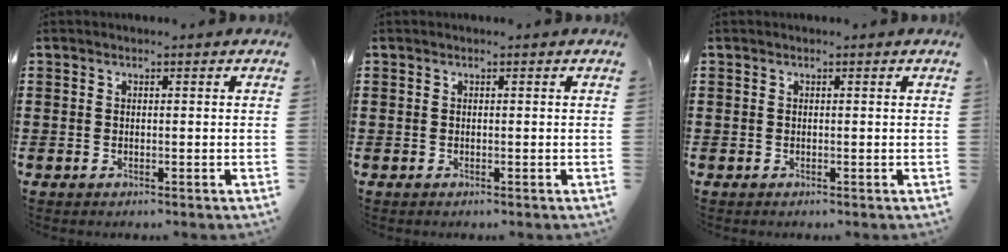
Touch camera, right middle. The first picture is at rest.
{"total": 0.0}
{"total": 0.0}